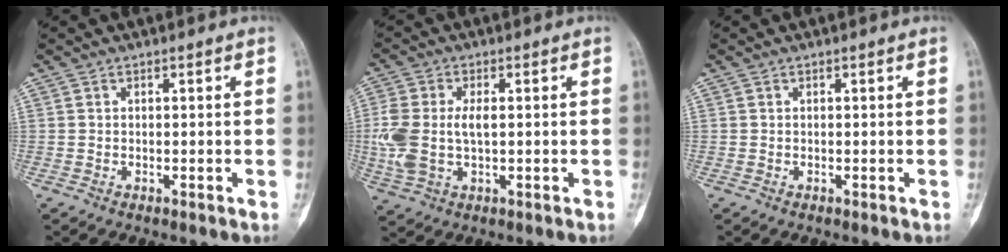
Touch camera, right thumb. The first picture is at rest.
{"total": 10.0, "force": [0.2, 5.8, 8.1], "torque": [-0.202, 0.007, 0.012]}
{"total": 0.0}